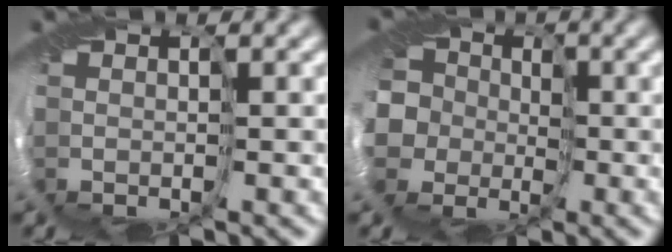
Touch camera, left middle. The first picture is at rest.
{"total": 7.2, "force": [-0.3, 6.6, 2.8], "torque": [-0.060, 0.013, -0.067]}